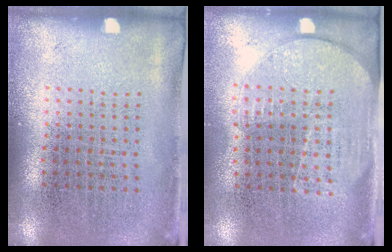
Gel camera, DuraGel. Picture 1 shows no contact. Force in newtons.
{"total": 1.7, "press": 1.5, "slide": 0.8}